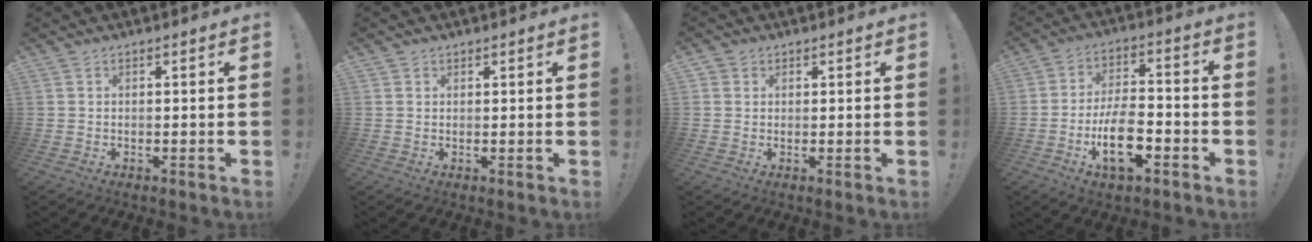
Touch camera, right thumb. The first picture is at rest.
{"total": 0.9, "force": [0.7, 0.6, 0.0], "torque": [0.005, -0.002, 0.012]}
{"total": 2.1, "force": [1.0, 1.7, 0.4], "torque": [-0.002, -0.004, 0.018]}
{"total": 13.7, "force": [-5.3, 6.5, 10.9], "torque": [-0.191, 0.017, -0.094]}